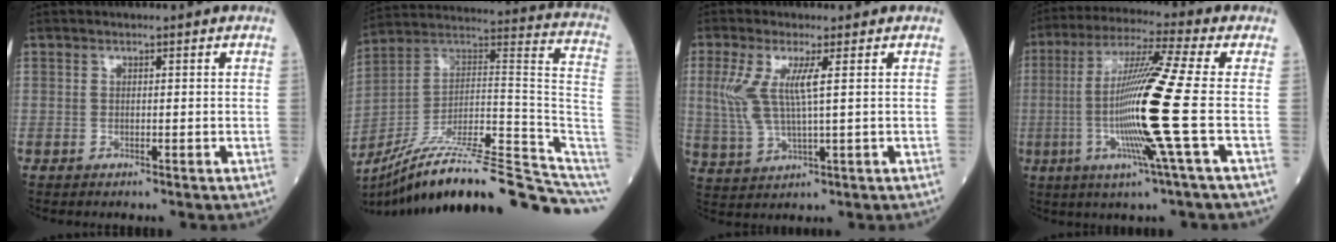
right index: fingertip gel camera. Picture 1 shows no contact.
{"total": 27.4, "force": [-22.0, 2.7, 16.2], "torque": [-0.161, 0.032, -0.336]}
{"total": 7.1, "force": [1.6, 1.0, 6.8], "torque": [-0.168, 0.000, 0.036]}
{"total": 14.7, "force": [-2.5, -2.2, 14.4], "torque": [-0.283, -0.014, -0.058]}